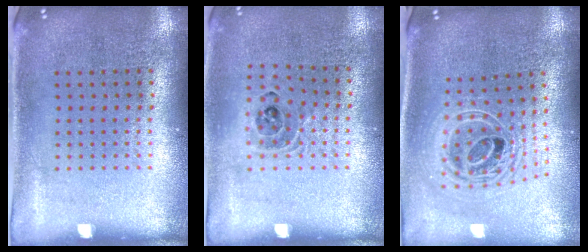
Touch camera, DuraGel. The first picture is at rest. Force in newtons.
{"total": 0.9, "press": 0.9, "slide": 0.2}
{"total": 2.4, "press": 1.8, "slide": 1.6}